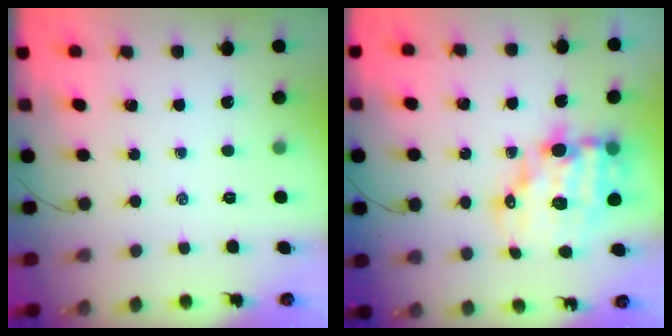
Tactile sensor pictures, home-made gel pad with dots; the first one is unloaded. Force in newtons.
{"total": 15.0, "press": 14.6, "slide": 3.4}